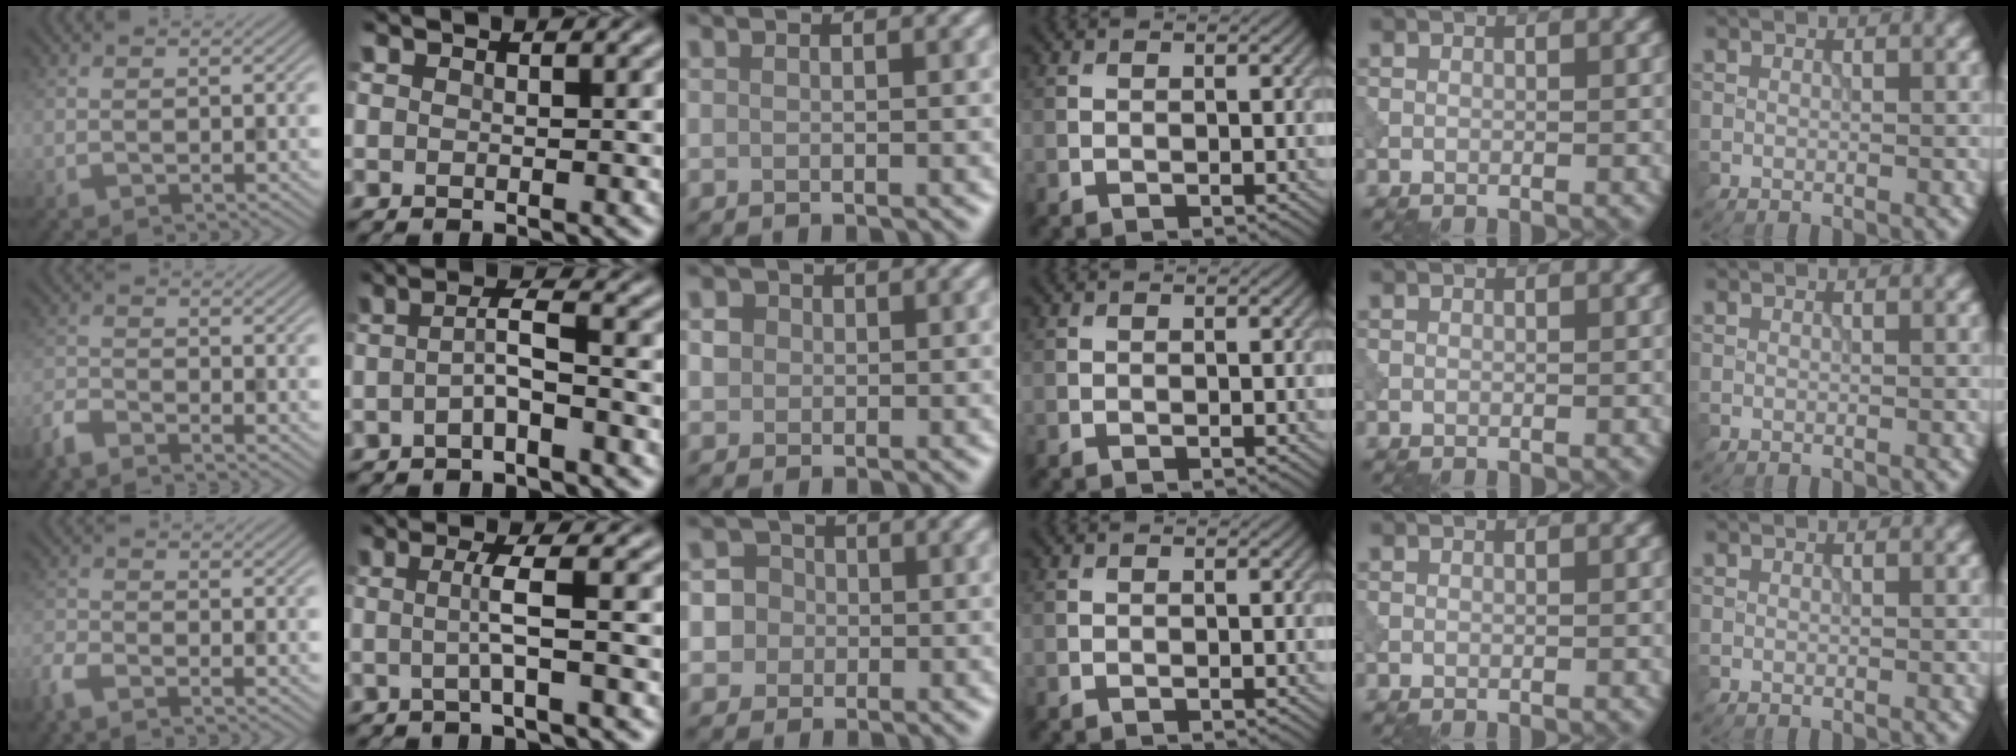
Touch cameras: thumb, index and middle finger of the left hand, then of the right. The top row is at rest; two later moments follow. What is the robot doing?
{"motion": "dispense", "object": "pipette"}